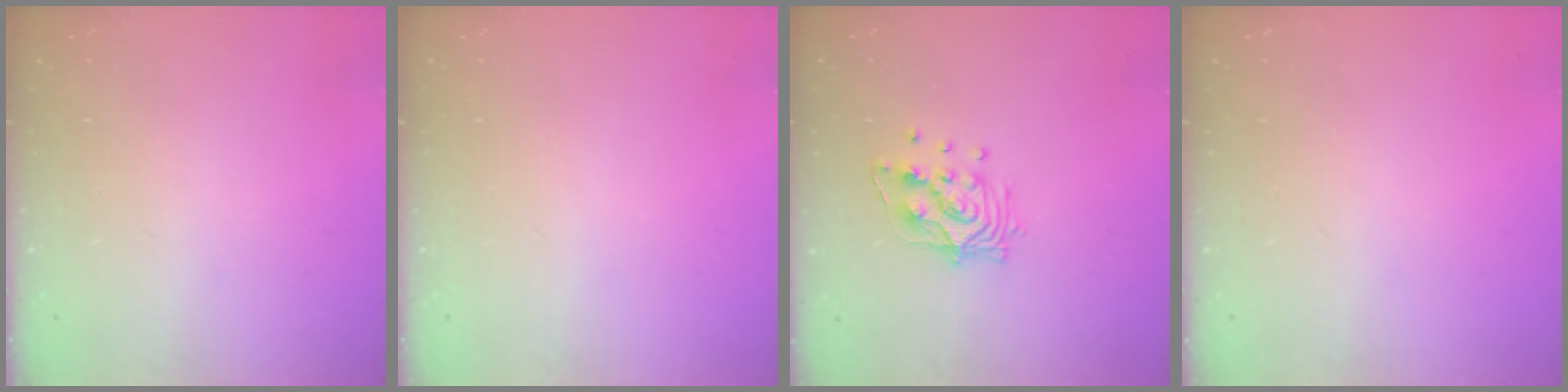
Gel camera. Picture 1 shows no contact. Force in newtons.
{"total": 0.0}
{"total": 11.2, "press": 11.2, "slide": 0.6}
{"total": 0.0}